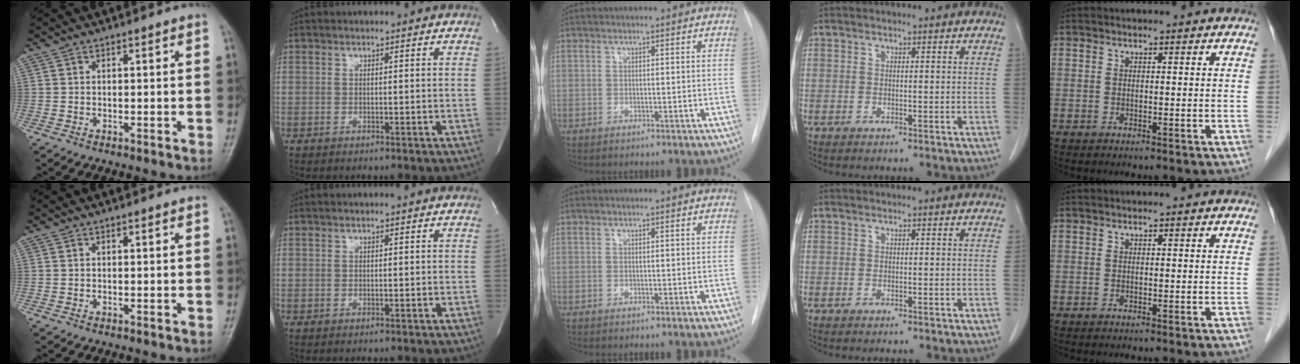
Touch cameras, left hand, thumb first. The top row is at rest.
{}